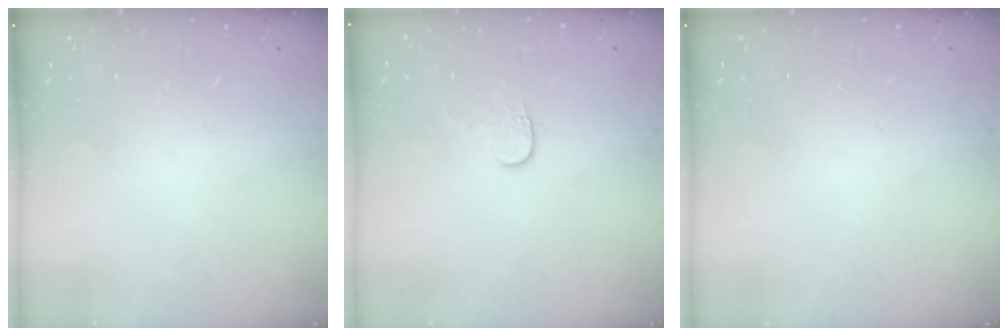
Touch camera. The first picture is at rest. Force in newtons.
{"total": 3.4, "press": 3.4, "slide": 0.4}
{"total": 0.0}